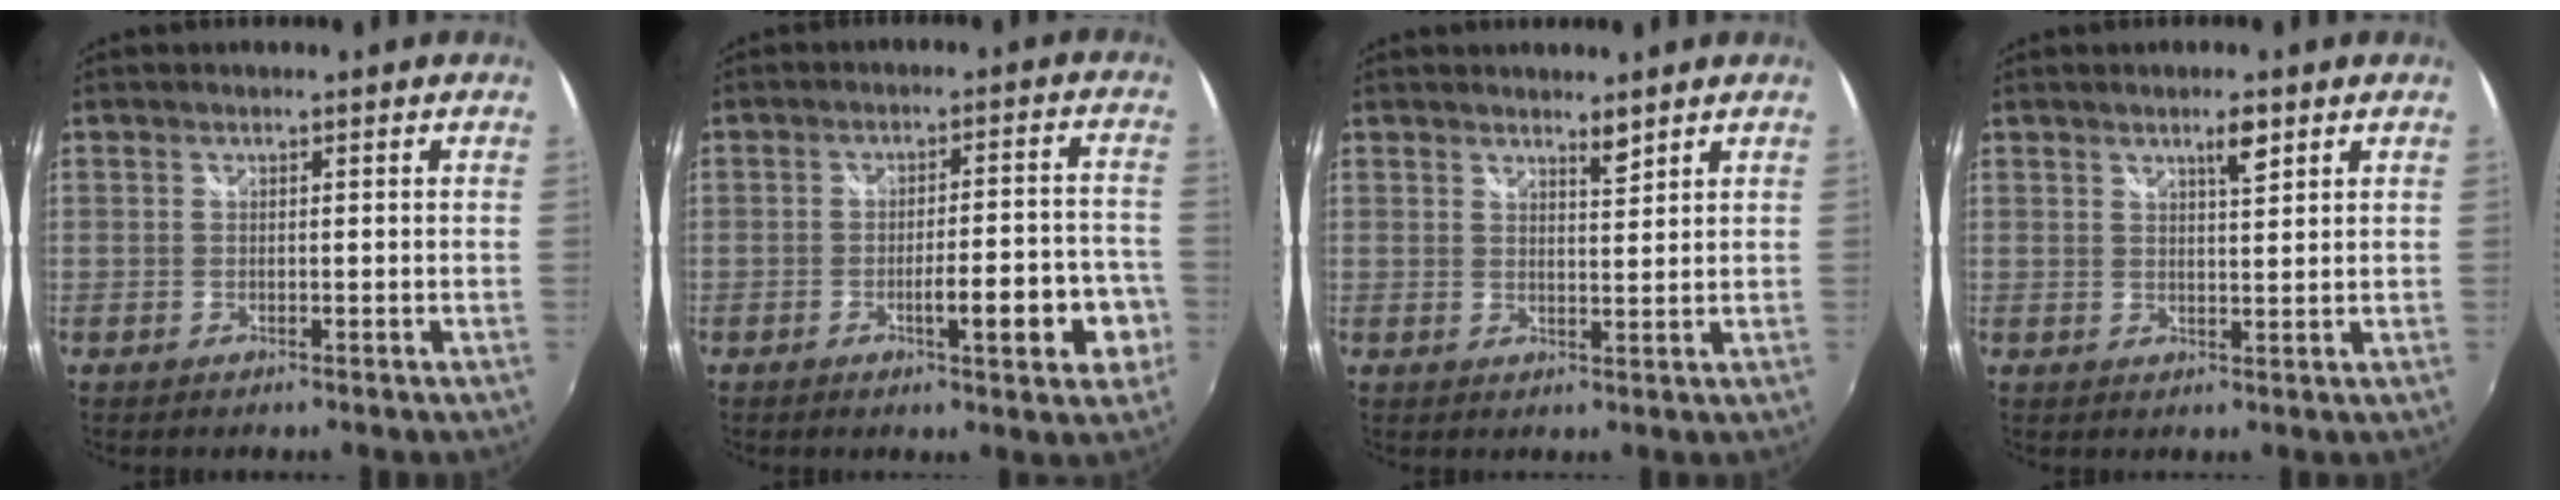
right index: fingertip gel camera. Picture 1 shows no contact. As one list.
[{"total": 10.0, "force": [-4.1, 1.7, 9.0], "torque": [-0.138, -0.006, -0.050]}, {"total": 2.3, "force": [2.0, 0.2, 1.1], "torque": [-0.016, -0.001, 0.032]}, {"total": 3.3, "force": [2.1, 0.7, 2.4], "torque": [-0.037, 0.004, 0.035]}]